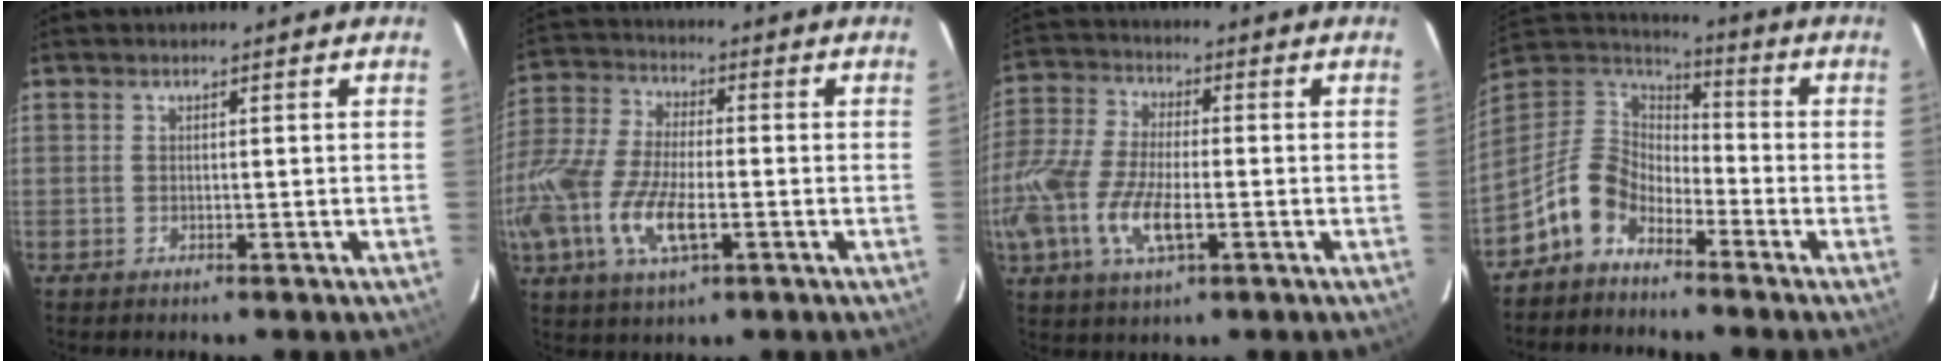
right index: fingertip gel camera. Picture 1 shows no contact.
{"total": 17.8, "force": [-5.5, 7.5, 15.2], "torque": [-0.336, -0.023, -0.110]}
{"total": 15.8, "force": [-4.7, 6.6, 13.5], "torque": [-0.302, -0.016, -0.095]}
{"total": 10.9, "force": [-7.0, 6.7, 5.0], "torque": [-0.117, 0.029, -0.146]}